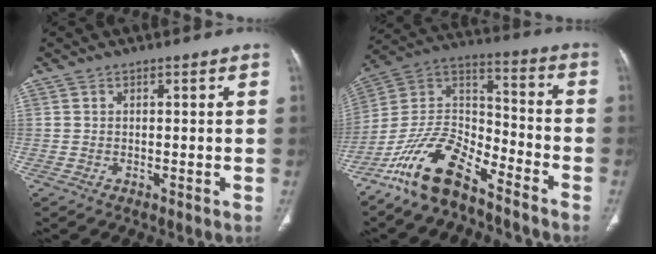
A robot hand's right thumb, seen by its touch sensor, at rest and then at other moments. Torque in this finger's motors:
{"motor_torque": [0.32, 0.52, 1.55, -1.22, 0.38]}